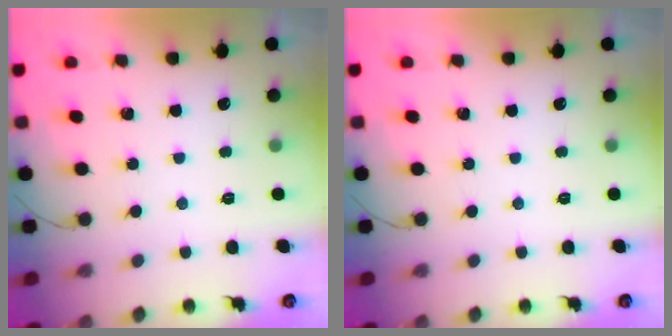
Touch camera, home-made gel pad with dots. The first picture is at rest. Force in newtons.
{"total": 0.0}